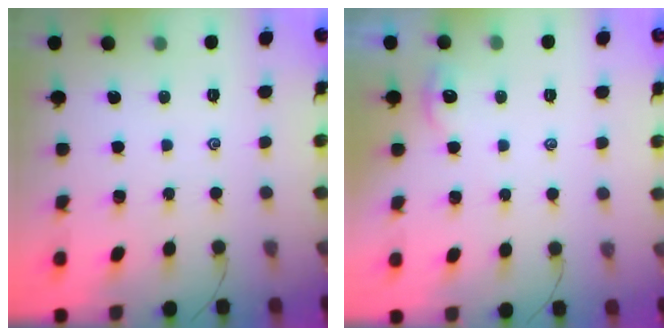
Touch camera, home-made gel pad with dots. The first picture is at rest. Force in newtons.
{"total": 2.4, "press": 2.3, "slide": 0.4}